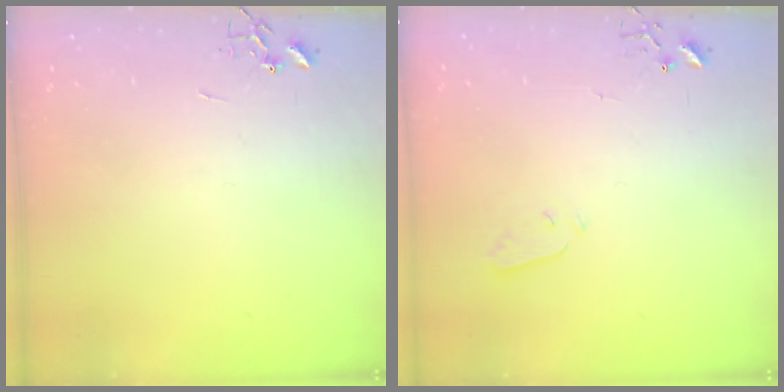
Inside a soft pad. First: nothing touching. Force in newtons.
{"total": 3.5, "press": 3.5, "slide": 0.3}